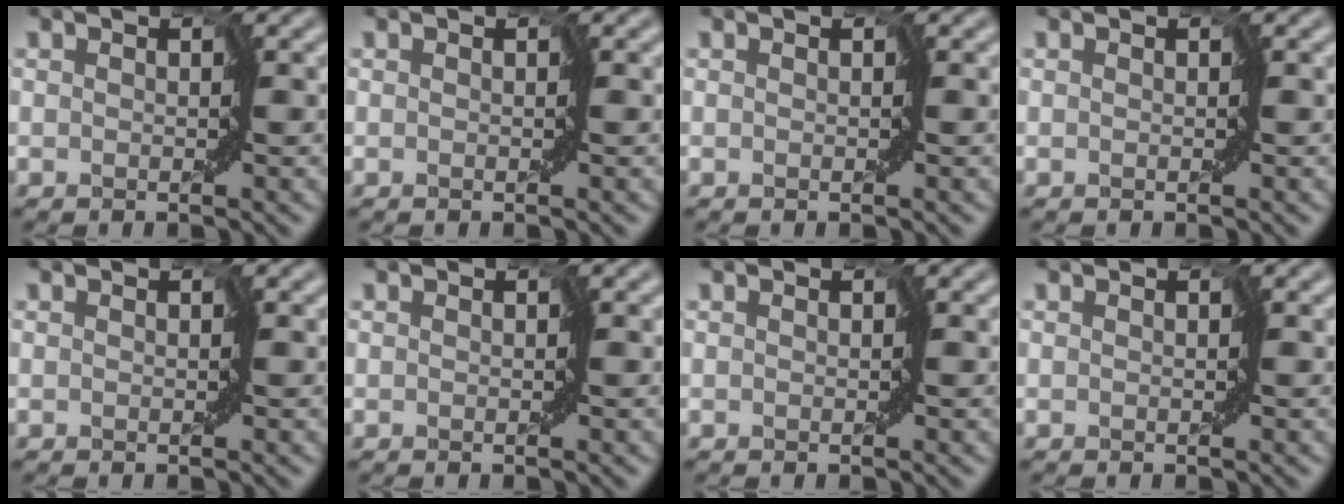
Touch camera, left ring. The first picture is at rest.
{"total": 0.0}
{"total": 0.0}
{"total": 0.0}
{"total": 0.0}
{"total": 0.0}
{"total": 0.0}
{"total": 0.0}